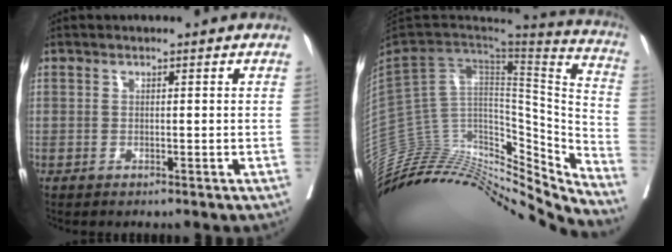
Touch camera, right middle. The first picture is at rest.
{"total": 34.5, "force": [-31.3, 9.4, 11.0], "torque": [-0.172, 0.005, -0.459]}